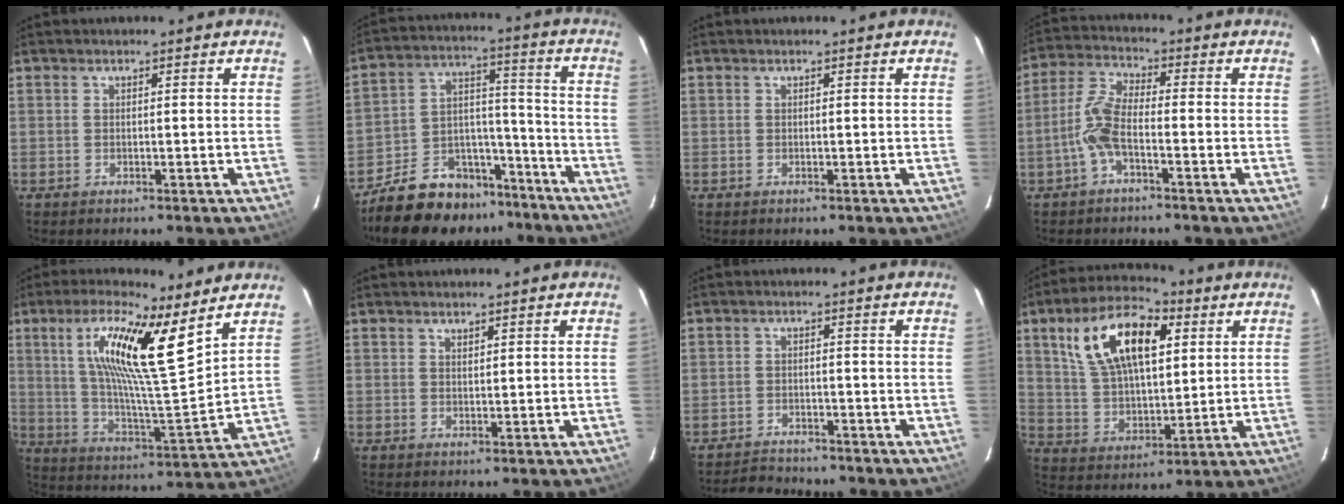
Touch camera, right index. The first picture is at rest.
{"total": 17.6, "force": [-13.8, 8.9, 6.2], "torque": [-0.135, 0.053, -0.201]}
{"total": 0.0}
{"total": 6.2, "force": [-2.6, 1.7, 5.4], "torque": [-0.126, 0.012, -0.057]}
{"total": 17.3, "force": [9.2, 2.2, 14.5], "torque": [-0.252, 0.004, 0.163]}
{"total": 0.8, "force": [0.7, 0.4, 0.1], "torque": [-0.003, 0.001, 0.013]}
{"total": 5.6, "force": [-5.4, 1.6, 0.8], "torque": [-0.032, 0.009, -0.084]}
{"total": 17.3, "force": [6.8, 8.4, 13.5], "torque": [-0.252, 0.030, 0.128]}